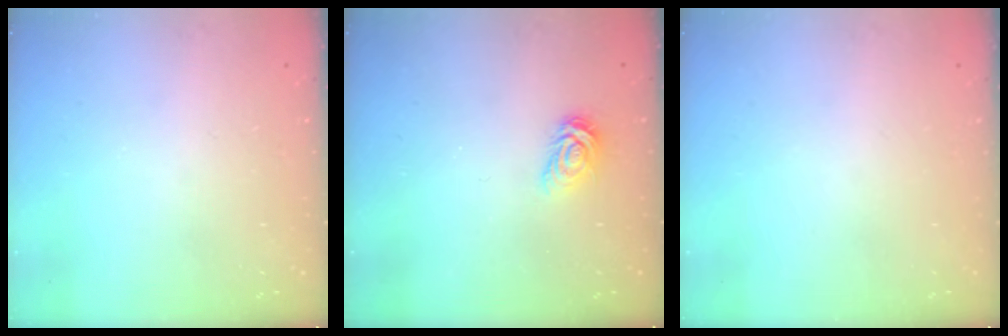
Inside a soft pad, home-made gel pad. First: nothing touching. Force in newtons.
{"total": 5.0, "press": 5.0, "slide": 0.1}
{"total": 0.0}